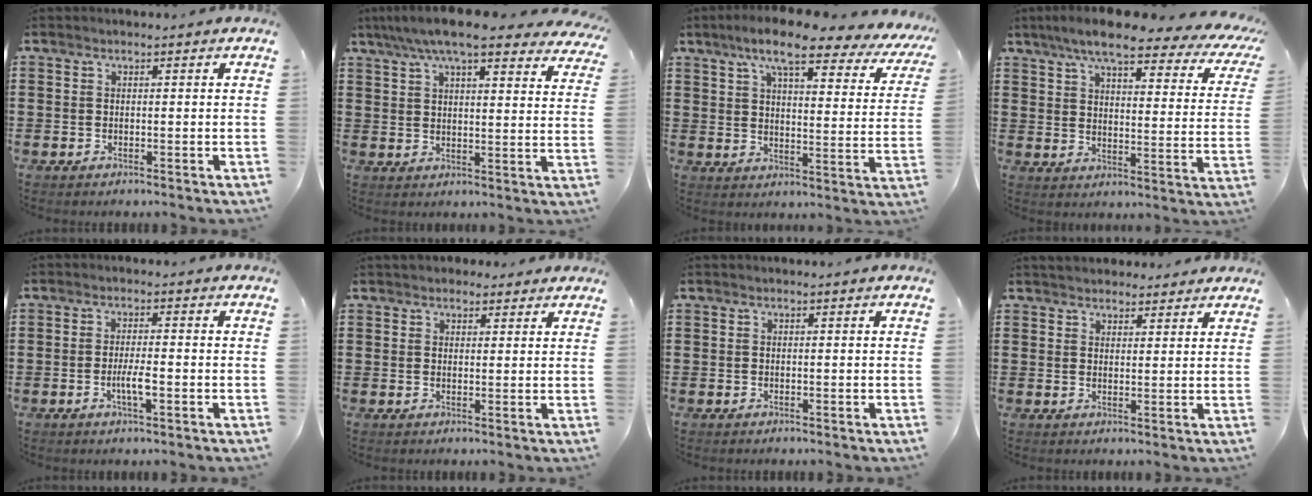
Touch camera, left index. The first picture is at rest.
{"total": 8.8, "force": [7.4, 0.9, 4.7], "torque": [-0.105, -0.020, 0.130]}
{"total": 10.0, "force": [7.6, 1.5, 6.3], "torque": [-0.133, -0.029, 0.124]}
{"total": 8.7, "force": [6.8, 1.1, 5.3], "torque": [-0.112, -0.033, 0.111]}
{"total": 3.6, "force": [-1.1, 0.7, 3.3], "torque": [-0.064, -0.001, -0.023]}
{"total": 2.3, "force": [1.9, 1.2, 0.2], "torque": [-0.001, 0.002, 0.036]}
{"total": 0.0}
{"total": 2.6, "force": [2.4, 0.8, -0.1], "torque": [-0.004, 0.001, 0.047]}